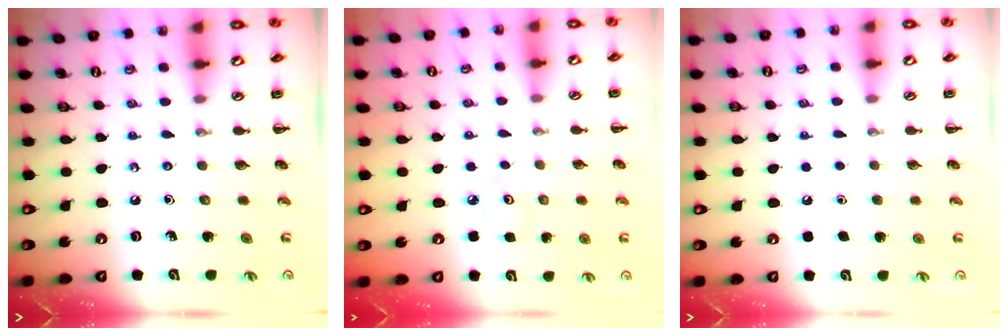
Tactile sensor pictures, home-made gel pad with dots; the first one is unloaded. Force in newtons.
{"total": 4.7, "press": 4.5, "slide": 1.4}
{"total": 1.8, "press": 1.8, "slide": 0.1}